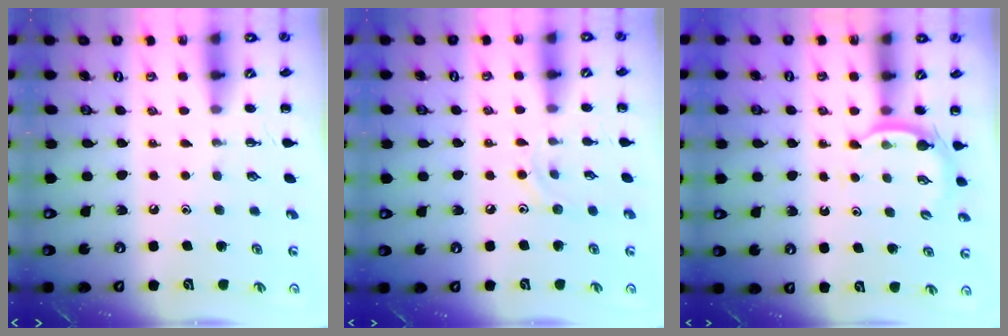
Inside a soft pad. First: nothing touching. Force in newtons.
{"total": 6.3, "press": 6.0, "slide": 1.7}
{"total": 3.2, "press": 3.1, "slide": 0.8}